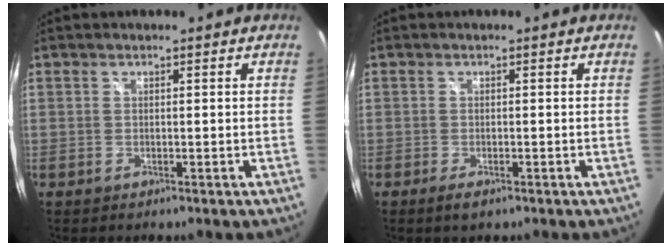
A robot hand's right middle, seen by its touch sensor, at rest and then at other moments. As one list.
[{"total": 2.0, "force": [-1.2, 0.8, 1.5], "torque": [-0.027, -0.007, -0.021]}]